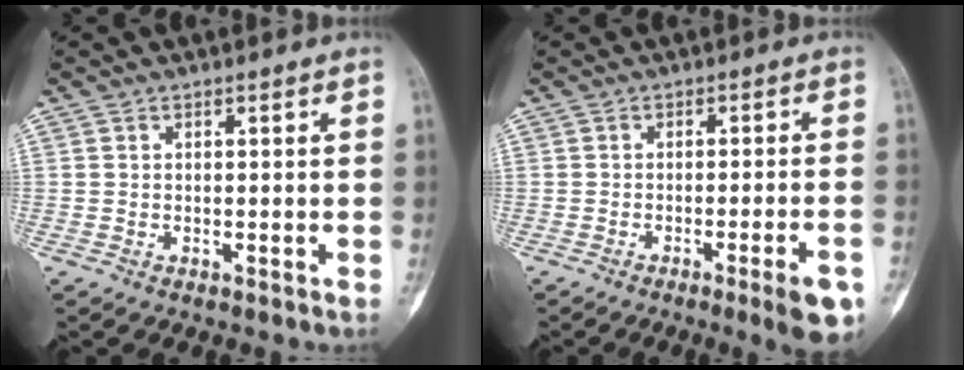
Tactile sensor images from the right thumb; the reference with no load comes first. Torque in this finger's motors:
{"motor_torque": [2.17, 1.11, 1.18, -1.56, 0.24]}